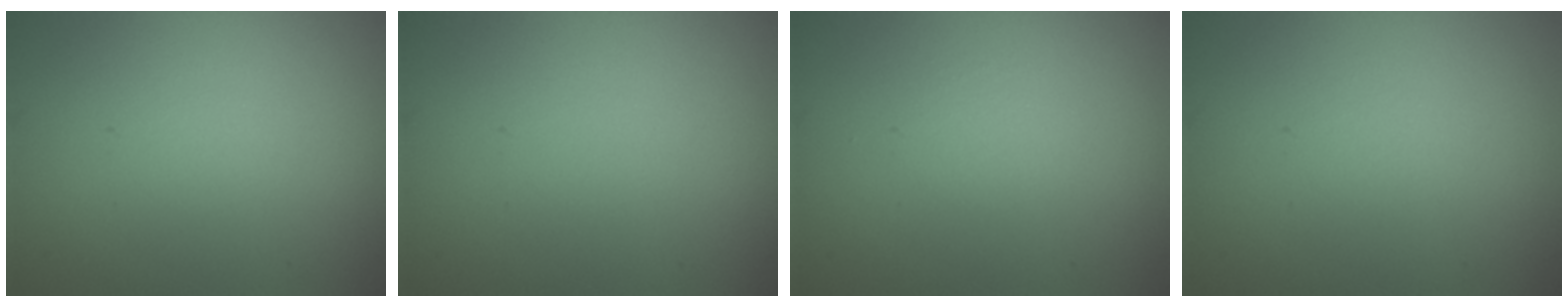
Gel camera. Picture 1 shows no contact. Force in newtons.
{"total": 0.0}
{"total": 0.0}
{"total": 0.0}